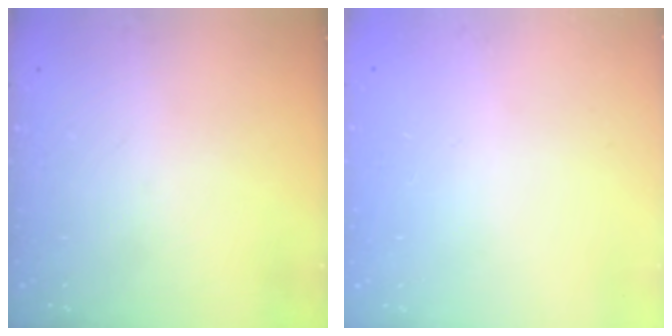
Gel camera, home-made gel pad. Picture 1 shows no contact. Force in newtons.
{"total": 0.0}